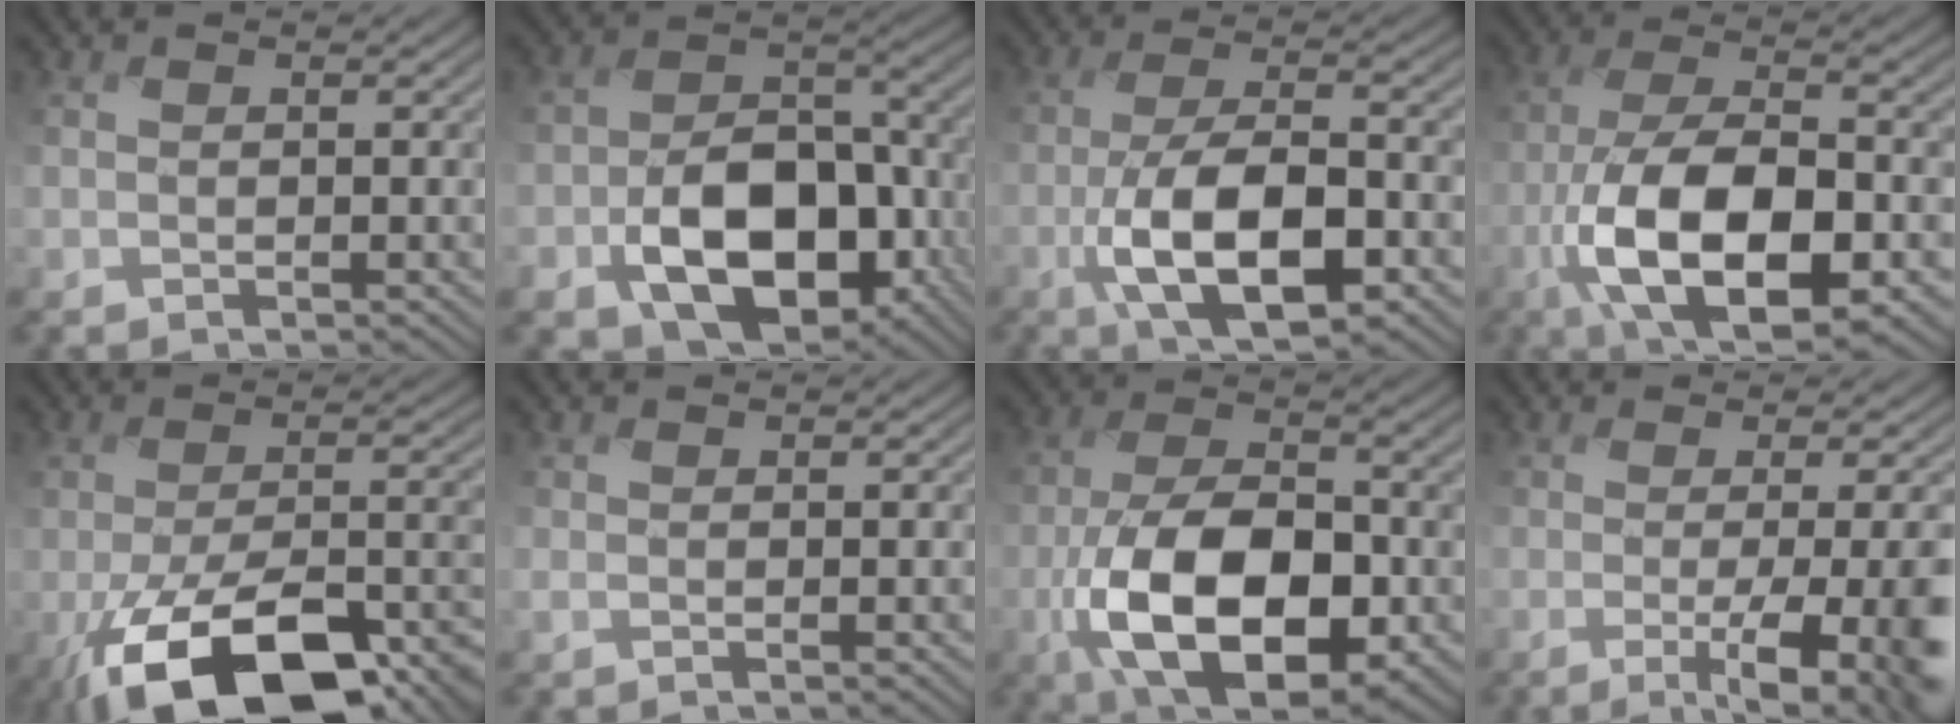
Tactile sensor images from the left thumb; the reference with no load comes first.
{"total": 13.5, "force": [-5.2, 8.9, 8.7], "torque": [-0.152, -0.031, -0.086]}
{"total": 11.8, "force": [-4.1, 4.5, 10.1], "torque": [-0.195, -0.008, -0.075]}
{"total": 15.2, "force": [-5.1, 6.4, 12.8], "torque": [-0.252, -0.026, -0.087]}
{"total": 16.5, "force": [-8.8, 6.7, 12.3], "torque": [-0.212, -0.028, -0.141]}
{"total": 1.5, "force": [-0.4, 0.7, 1.3], "torque": [-0.035, -0.009, -0.006]}
{"total": 15.4, "force": [-4.9, 7.9, 12.3], "torque": [-0.245, -0.026, -0.088]}
{"total": 12.2, "force": [-2.7, 4.0, 11.2], "torque": [-0.123, -0.009, -0.030]}